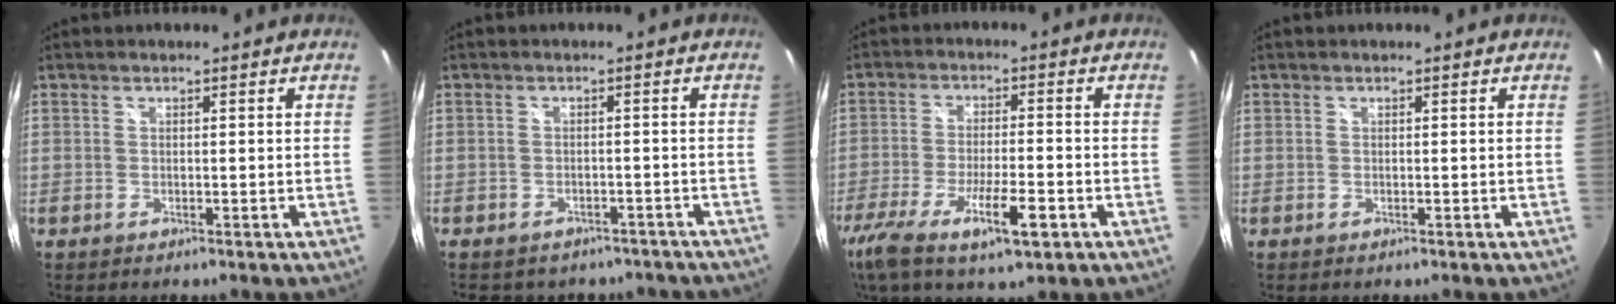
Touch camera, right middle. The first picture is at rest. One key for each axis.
{"total": 9.2, "fx": -7.5, "fy": 4.4, "fz": 3.0, "tx": -0.061, "ty": -0.004, "tz": -0.087}
{"total": 14.2, "fx": -7.9, "fy": 3.3, "fz": 11.3, "tx": -0.231, "ty": -0.041, "tz": -0.139}
{"total": 0.0}